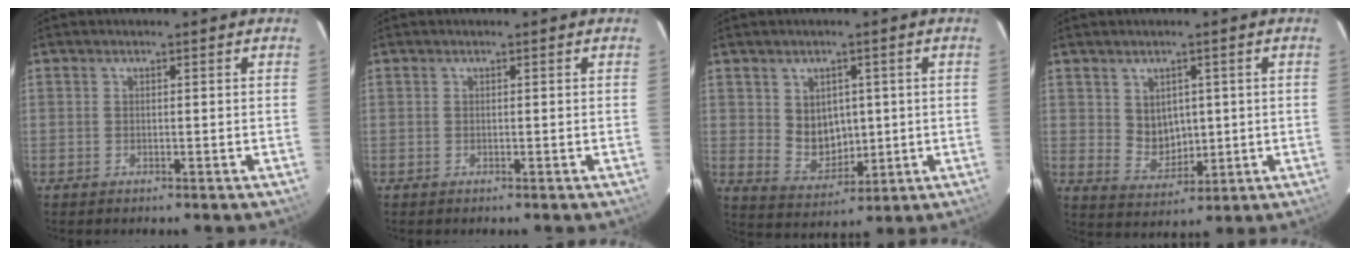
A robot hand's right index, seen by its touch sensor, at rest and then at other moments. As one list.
[{"total": 0.0}, {"total": 7.2, "force": [1.3, 5.9, 3.9], "torque": [-0.069, -0.001, 0.044]}, {"total": 5.9, "force": [1.4, 4.9, 3.0], "torque": [-0.051, 0.001, 0.044]}]